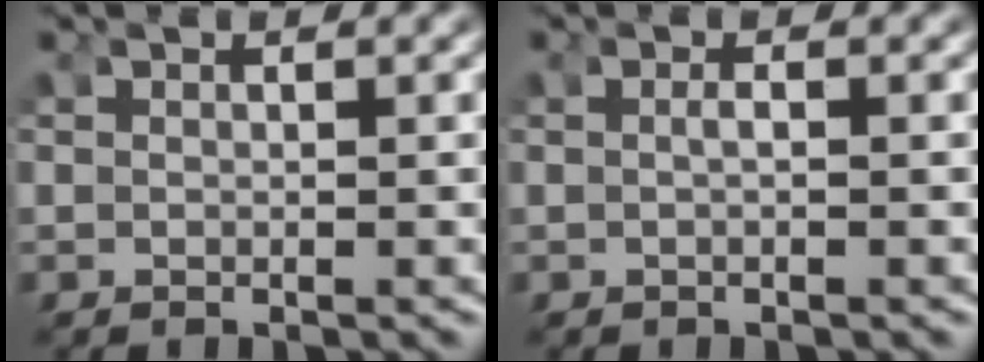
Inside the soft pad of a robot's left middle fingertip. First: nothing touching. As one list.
[{"total": 0.7, "force": [-0.6, -0.1, 0.4], "torque": [-0.014, -0.008, -0.006]}]